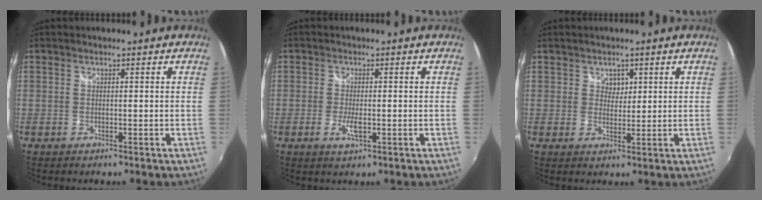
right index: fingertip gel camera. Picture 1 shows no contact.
{"total": 3.1, "force": [-0.9, 0.8, 2.8], "torque": [-0.059, -0.006, -0.016]}
{"total": 2.3, "force": [1.1, 2.0, 0.6], "torque": [-0.003, 0.005, 0.020]}